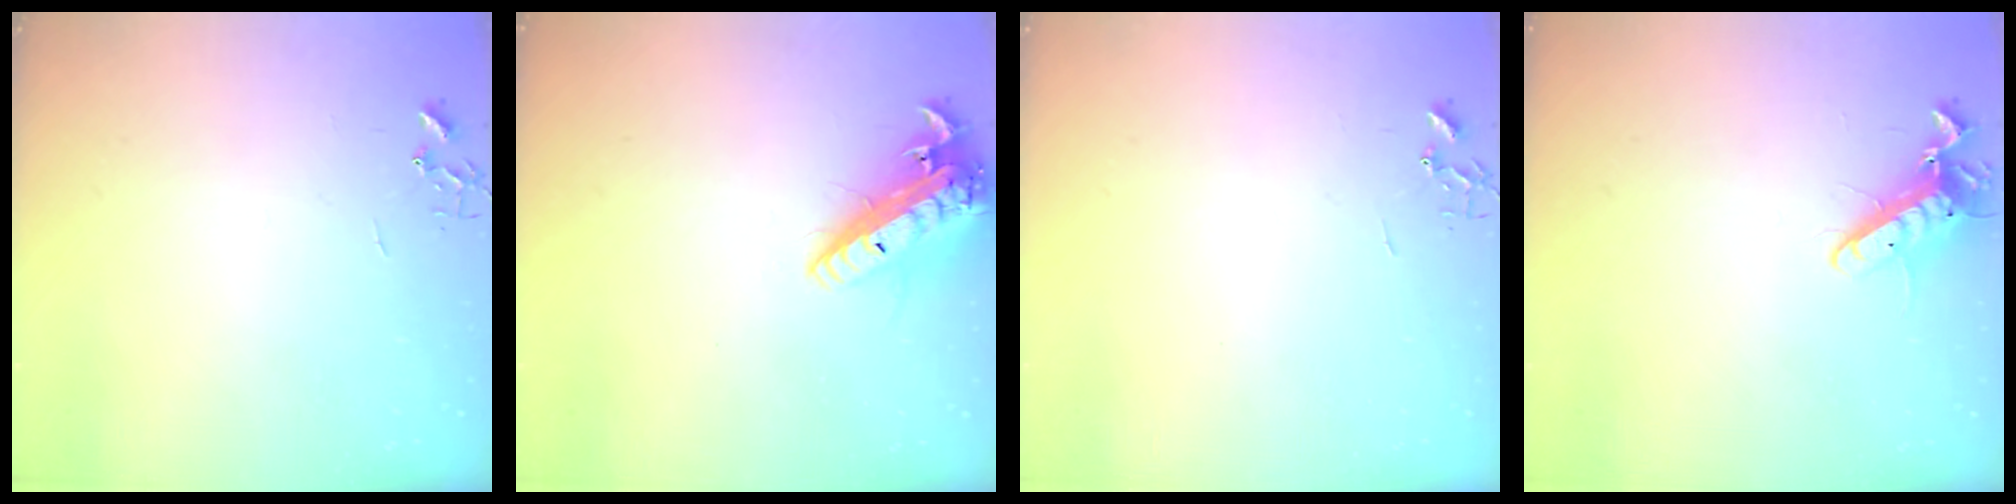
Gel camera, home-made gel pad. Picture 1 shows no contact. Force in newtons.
{"total": 17.1, "press": 16.8, "slide": 3.3}
{"total": 0.0}
{"total": 12.1, "press": 12.0, "slide": 1.4}